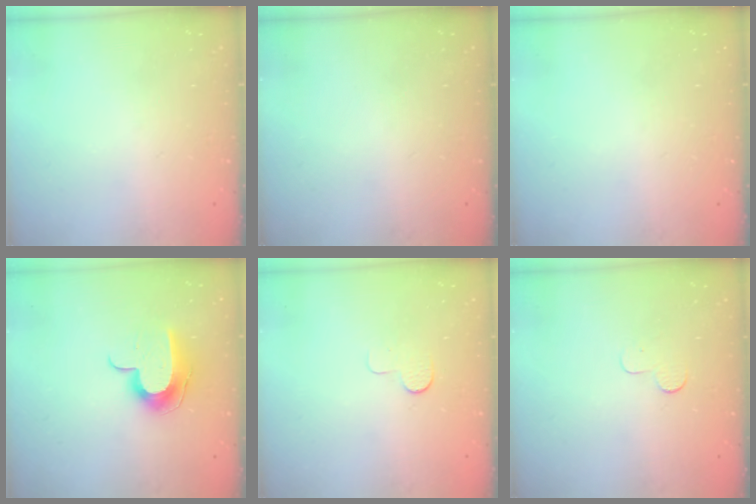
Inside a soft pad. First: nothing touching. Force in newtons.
{"total": 0.0}
{"total": 0.0}
{"total": 11.8, "press": 11.8, "slide": 0.7}
{"total": 3.9, "press": 3.9, "slide": 0.3}
{"total": 2.9, "press": 2.9, "slide": 0.3}